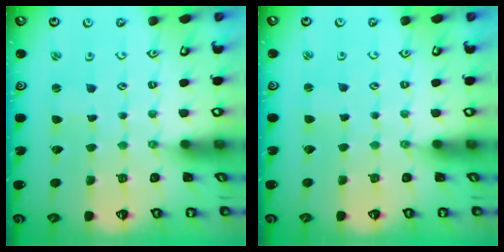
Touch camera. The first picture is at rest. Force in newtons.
{"total": 1.8, "press": 1.8, "slide": 0.2}